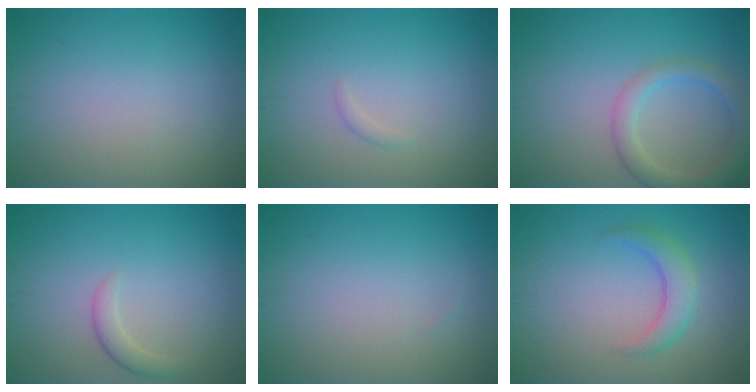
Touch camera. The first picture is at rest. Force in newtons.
{"total": 0.5, "press": 0.5, "slide": 0.0}
{"total": 3.7, "press": 3.7, "slide": 0.2}
{"total": 1.5, "press": 1.5, "slide": 0.1}
{"total": 0.0}
{"total": 2.8, "press": 2.7, "slide": 0.2}